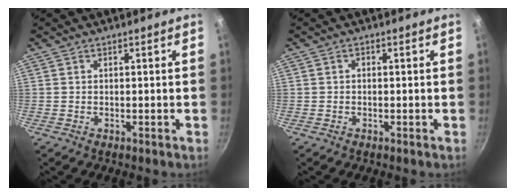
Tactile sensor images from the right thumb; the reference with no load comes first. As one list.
[{"total": 0.6, "force": [-0.1, 0.4, 0.3], "torque": [-0.006, 0.005, -0.001]}]